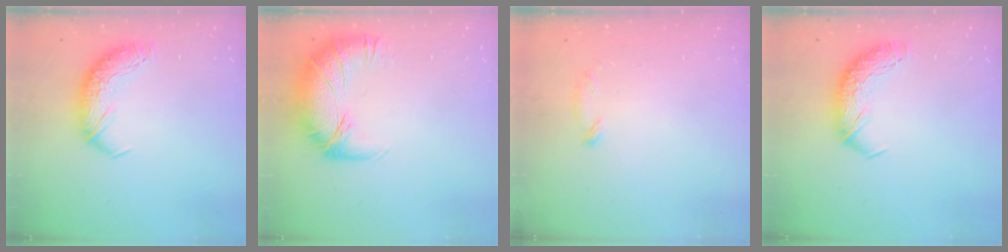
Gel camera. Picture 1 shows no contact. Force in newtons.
{"total": 2.8, "press": 1.4, "slide": 2.5}
{"total": 6.7, "press": 6.7, "slide": 0.9}
{"total": 0.0}